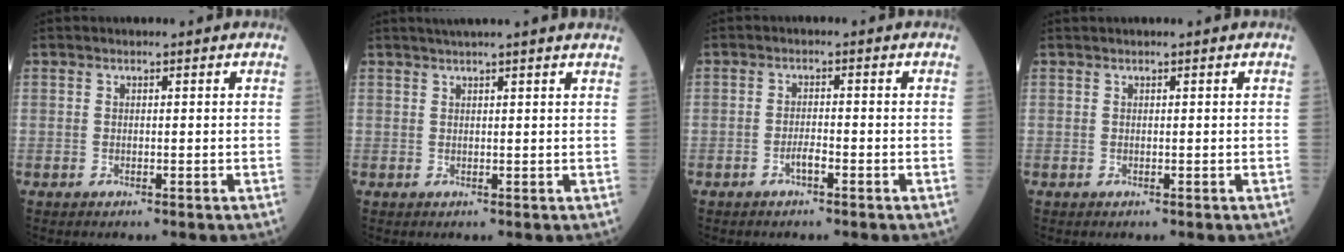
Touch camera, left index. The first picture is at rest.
{"total": 6.6, "force": [5.6, -0.7, 3.3], "torque": [-0.044, 0.028, 0.065]}
{"total": 1.8, "force": [-1.1, 0.2, 1.4], "torque": [-0.025, 0.002, -0.021]}
{"total": 0.0}